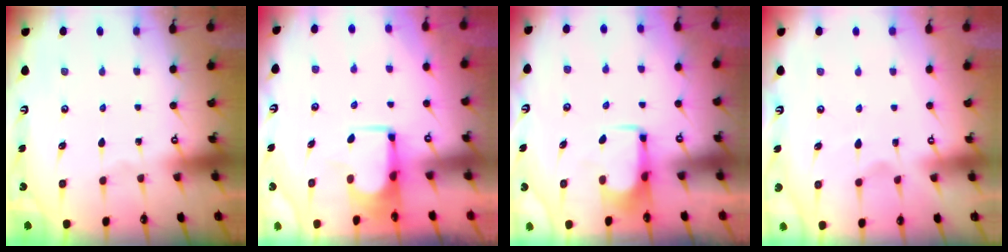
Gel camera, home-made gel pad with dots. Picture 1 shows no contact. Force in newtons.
{"total": 1.6, "press": 1.5, "slide": 0.1}
{"total": 2.0, "press": 2.0, "slide": 0.4}
{"total": 1.1, "press": 0.2, "slide": 1.1}